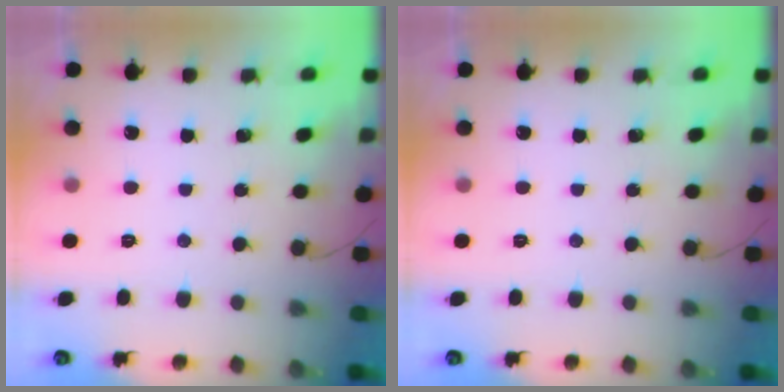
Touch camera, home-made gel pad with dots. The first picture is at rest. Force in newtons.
{"total": 0.0}